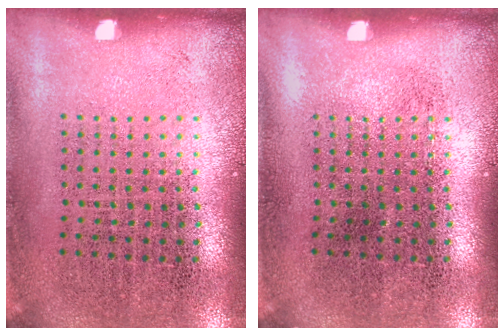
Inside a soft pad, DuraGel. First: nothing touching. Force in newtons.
{"total": 0.0}